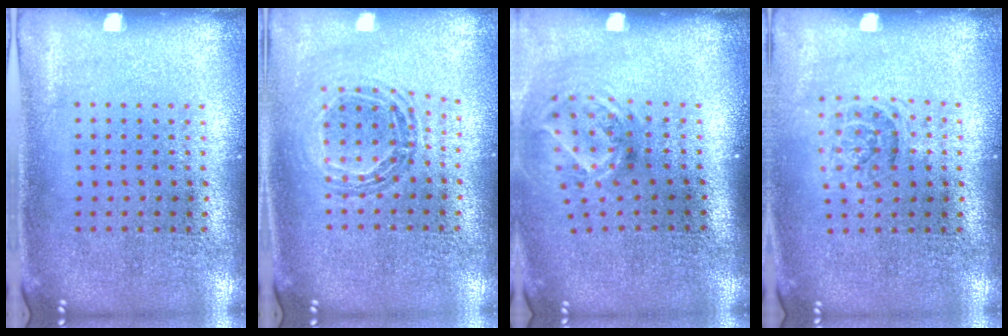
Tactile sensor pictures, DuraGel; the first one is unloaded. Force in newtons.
{"total": 0.9, "press": 0.9, "slide": 0.2}
{"total": 1.9, "press": 1.3, "slide": 1.5}
{"total": 1.2, "press": 1.0, "slide": 0.7}